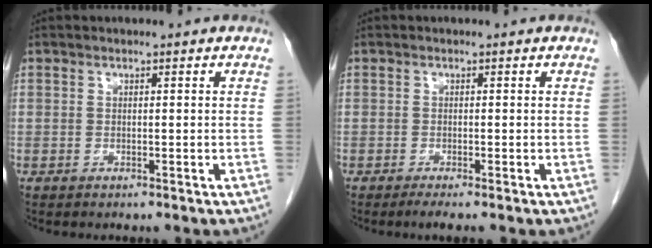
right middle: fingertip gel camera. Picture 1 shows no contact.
{"total": 1.5, "force": [-1.1, -0.3, 1.0], "torque": [-0.023, -0.006, -0.021]}